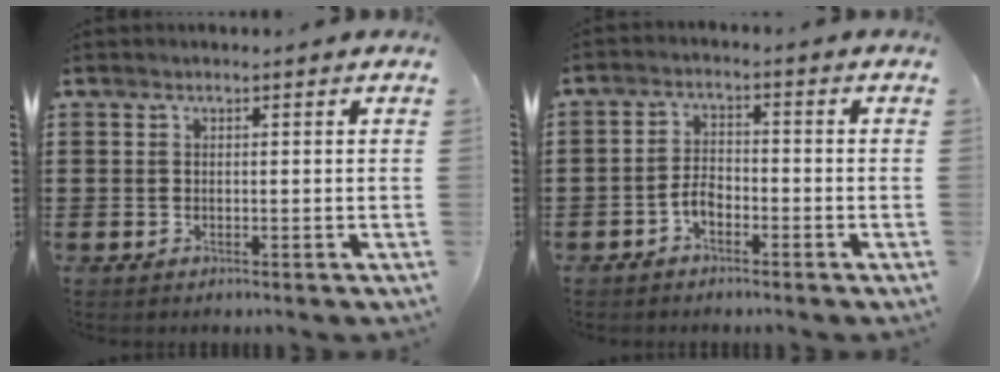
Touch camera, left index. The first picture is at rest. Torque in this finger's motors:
{"motor_torque": [0.40, 0.44, 0.30, 0.08]}